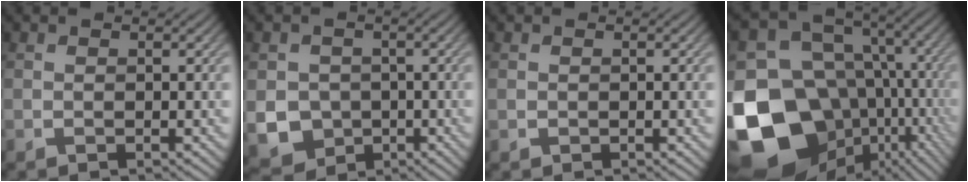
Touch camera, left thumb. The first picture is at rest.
{"total": 6.2, "force": [-1.2, 5.6, 2.3], "torque": [-0.059, -0.024, -0.036]}
{"total": 0.0}
{"total": 22.0, "force": [-6.8, 17.2, 12.0], "torque": [-0.292, -0.029, -0.063]}